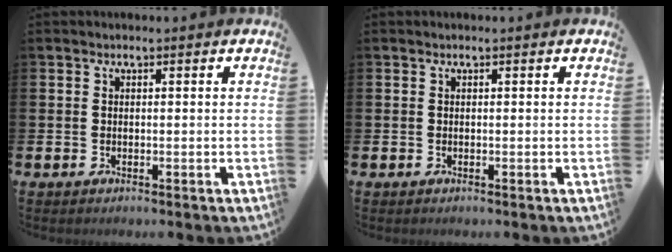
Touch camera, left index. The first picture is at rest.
{"total": 0.0}